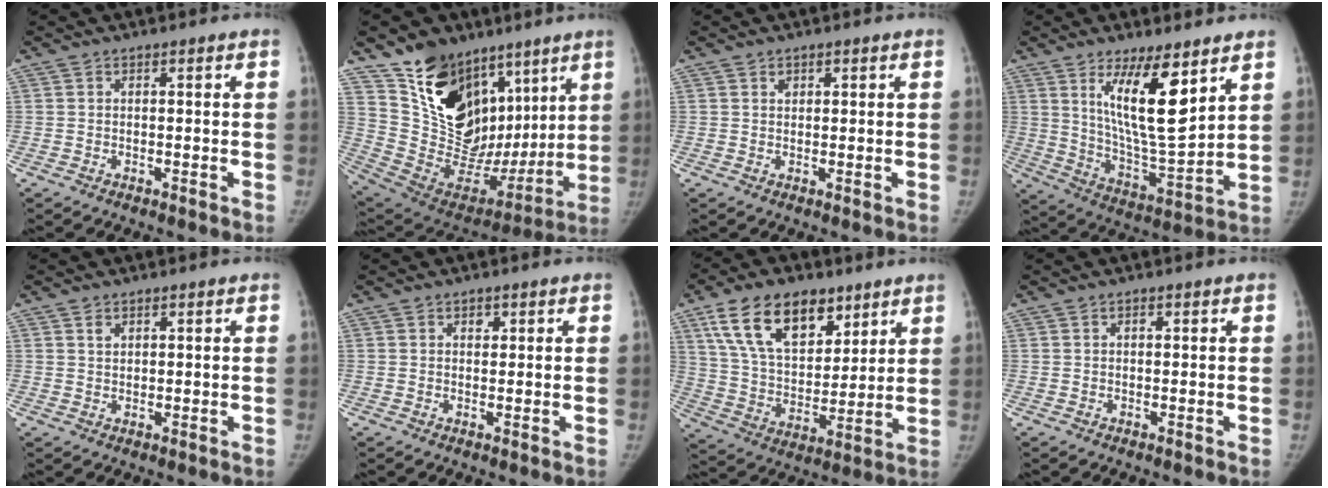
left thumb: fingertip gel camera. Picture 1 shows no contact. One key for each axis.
{"total": 25.8, "fx": 13.8, "fy": 17.1, "fz": 13.6, "tx": -0.162, "ty": -0.031, "tz": 0.253}
{"total": 1.3, "fx": 0.8, "fy": 0.9, "fz": 0.5, "tx": 0.003, "ty": -0.004, "tz": 0.012}
{"total": 15.4, "fx": 7.6, "fy": 4.3, "fz": 12.7, "tx": -0.198, "ty": -0.060, "tz": 0.147}
{"total": 1.8, "fx": 1.1, "fy": 1.1, "fz": 0.8, "tx": -0.007, "ty": -0.007, "tz": 0.021}
{"total": 1.5, "fx": 0.8, "fy": 1.0, "fz": 0.7, "tx": 0.000, "ty": -0.003, "tz": 0.011}
{"total": 18.8, "fx": 10.6, "fy": 10.6, "fz": 11.4, "tx": -0.156, "ty": -0.037, "tz": 0.197}
{"total": 0.7, "fx": 0.3, "fy": 0.4, "fz": 0.5, "tx": -0.007, "ty": -0.001, "tz": 0.005}